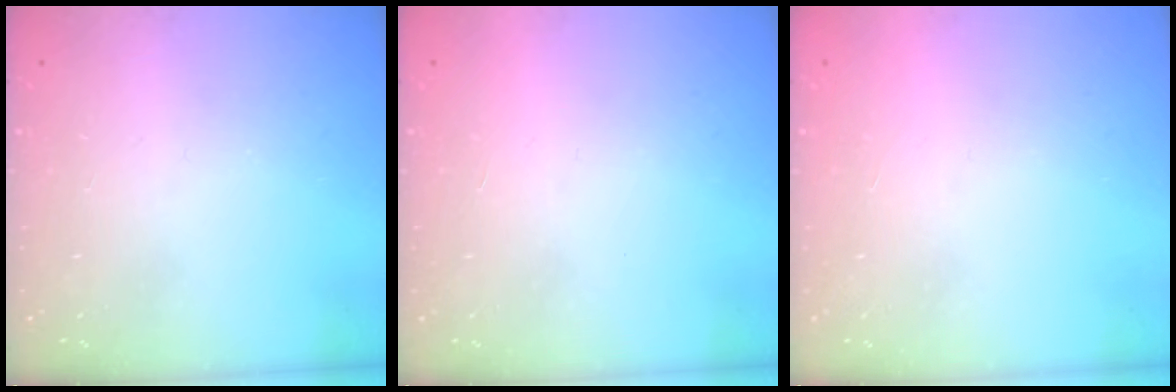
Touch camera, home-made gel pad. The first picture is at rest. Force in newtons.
{"total": 1.5, "press": 1.5, "slide": 0.1}
{"total": 1.5, "press": 1.5, "slide": 0.1}